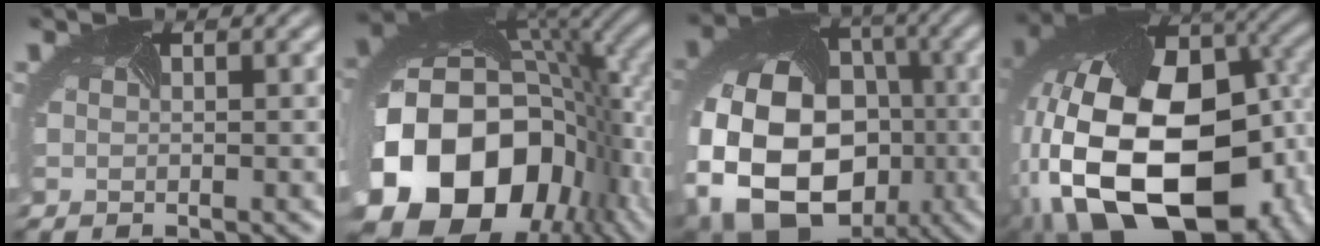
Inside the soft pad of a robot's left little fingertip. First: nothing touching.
{"total": 18.4, "force": [-5.9, 13.2, 11.3], "torque": [-0.242, -0.047, -0.086]}
{"total": 17.7, "force": [-5.6, 13.2, 10.3], "torque": [-0.196, -0.027, -0.095]}
{"total": 21.2, "force": [-4.7, 13.8, 15.4], "torque": [-0.339, -0.056, -0.049]}